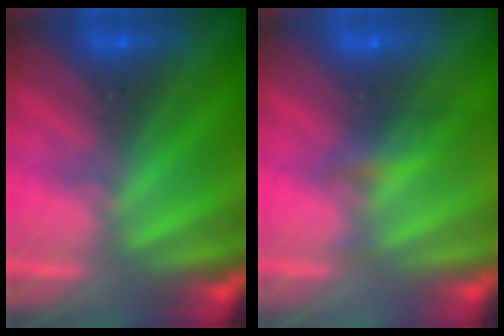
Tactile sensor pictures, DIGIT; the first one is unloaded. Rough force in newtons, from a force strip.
{"total": 2.2}